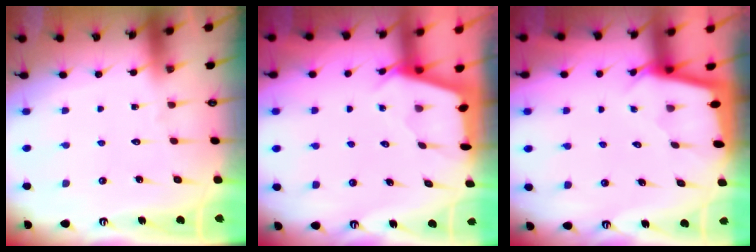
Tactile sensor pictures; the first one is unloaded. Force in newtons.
{"total": 2.5, "press": 2.5, "slide": 0.3}
{"total": 1.9, "press": 1.9, "slide": 0.2}